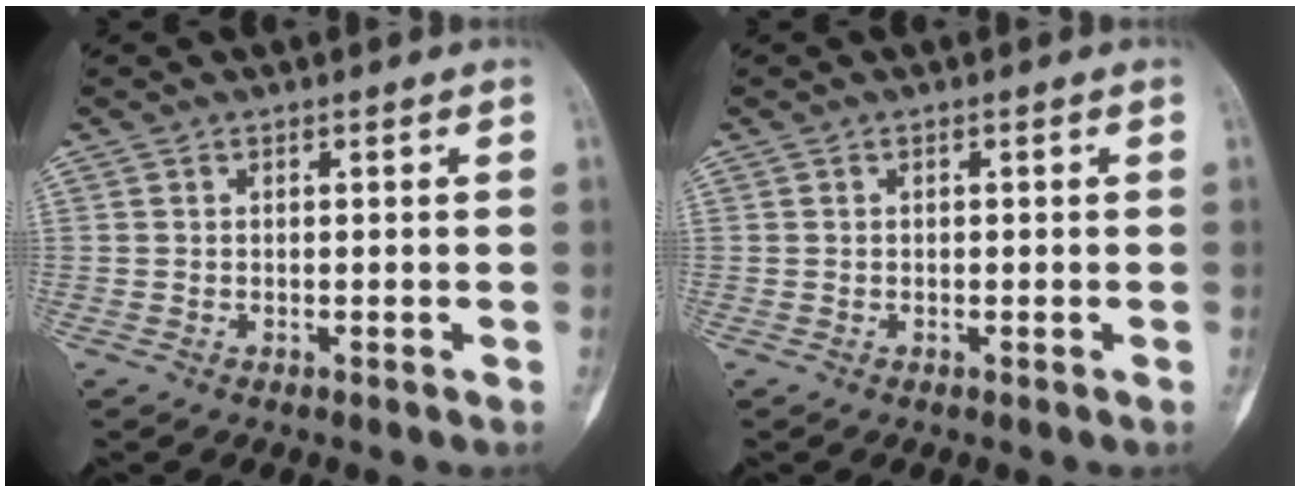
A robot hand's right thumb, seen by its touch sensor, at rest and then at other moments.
{"total": 0.0}